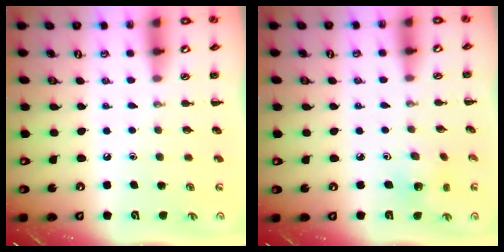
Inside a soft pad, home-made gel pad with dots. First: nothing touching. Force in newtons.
{"total": 2.6, "press": 2.4, "slide": 0.9}